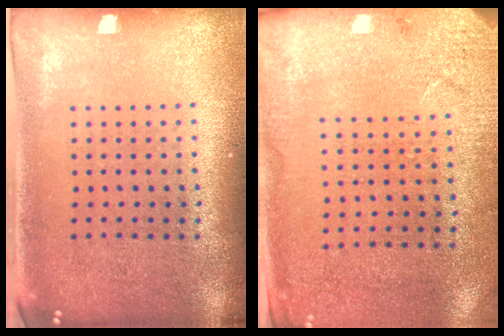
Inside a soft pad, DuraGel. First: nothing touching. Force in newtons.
{"total": 2.6, "press": 2.2, "slide": 1.3}